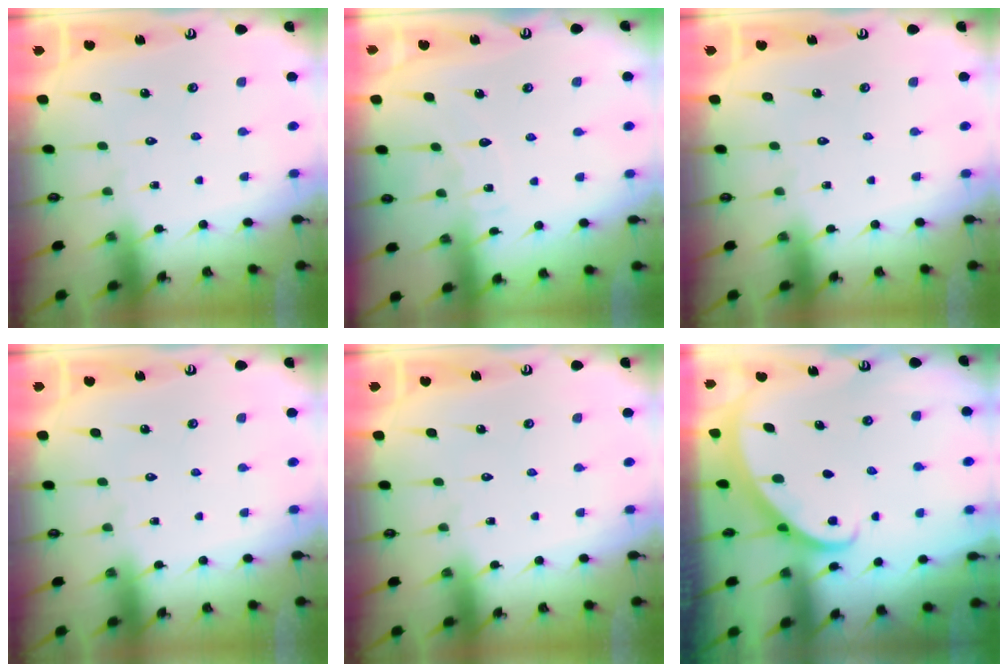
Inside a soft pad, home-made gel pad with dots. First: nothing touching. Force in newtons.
{"total": 4.6, "press": 4.6, "slide": 0.5}
{"total": 0.0}
{"total": 0.0}
{"total": 0.0}
{"total": 1.9, "press": 1.9, "slide": 0.2}